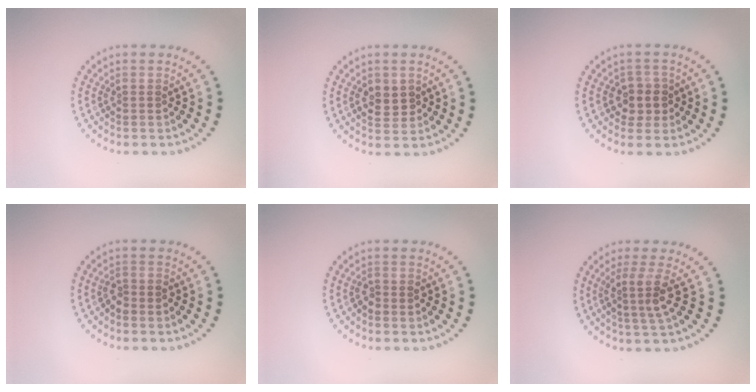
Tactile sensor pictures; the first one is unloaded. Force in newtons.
{"total": 2.3, "press": 2.2, "slide": 0.3}
{"total": 2.3, "press": 2.1, "slide": 0.9}
{"total": 1.4, "press": 1.1, "slide": 0.8}
{"total": 0.9, "press": 0.8, "slide": 0.3}
{"total": 2.8, "press": 2.0, "slide": 1.9}